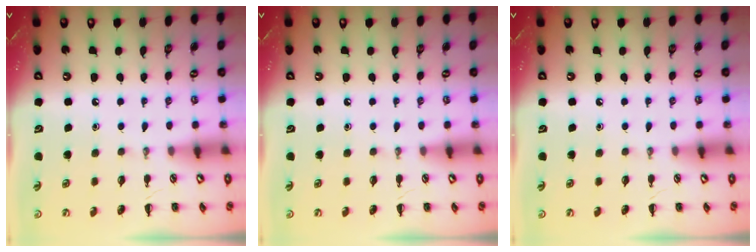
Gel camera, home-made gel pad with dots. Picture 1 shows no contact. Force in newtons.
{"total": 0.0}
{"total": 0.0}